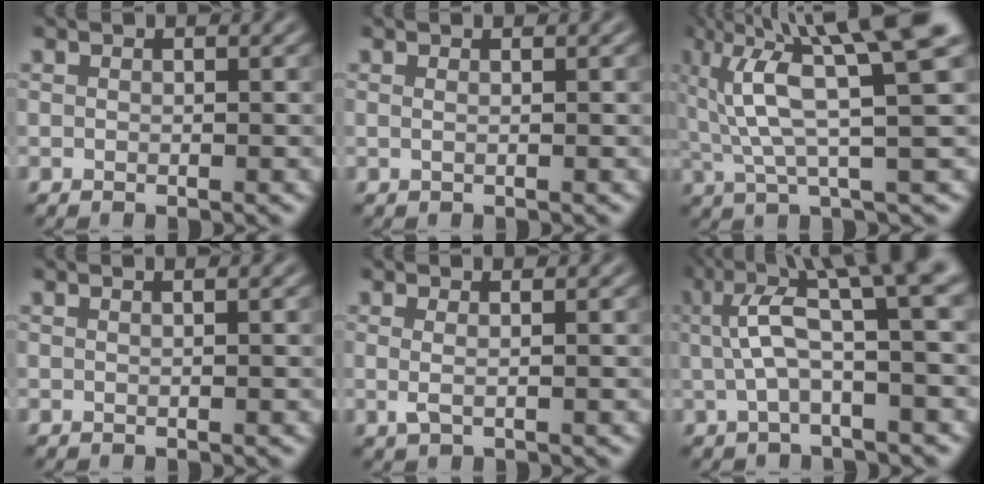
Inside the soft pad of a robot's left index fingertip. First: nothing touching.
{"total": 0.8, "force": [0.3, 0.4, 0.7], "torque": [-0.007, -0.004, -0.005]}
{"total": 10.9, "force": [4.9, 2.3, 9.4], "torque": [-0.156, 0.027, 0.083]}
{"total": 0.9, "force": [0.4, 0.4, 0.7], "torque": [-0.004, -0.003, -0.005]}
{"total": 1.4, "force": [0.1, 0.5, 1.3], "torque": [-0.022, -0.003, -0.001]}
{"total": 7.5, "force": [2.3, 1.8, 6.9], "torque": [-0.121, 0.018, 0.035]}